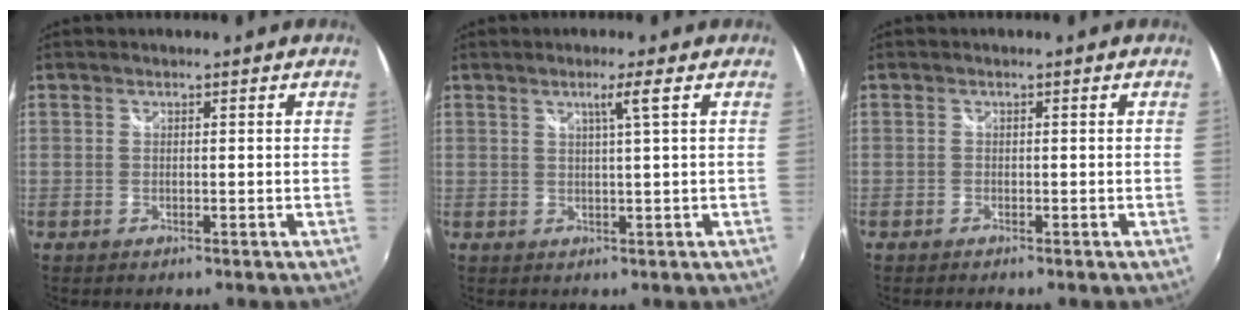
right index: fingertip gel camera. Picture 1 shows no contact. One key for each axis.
{"total": 2.7, "fx": 1.1, "fy": -0.9, "fz": 2.3, "tx": -0.043, "ty": -0.003, "tz": 0.022}
{"total": 0.6, "fx": -0.6, "fy": 0.2, "fz": 0.1, "tx": -0.004, "ty": -0.003, "tz": -0.014}